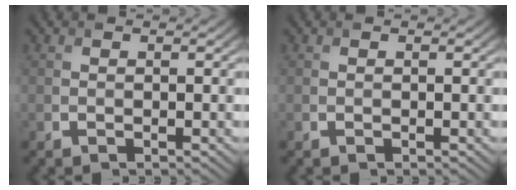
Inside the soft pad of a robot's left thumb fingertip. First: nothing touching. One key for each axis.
{"total": 0.0}